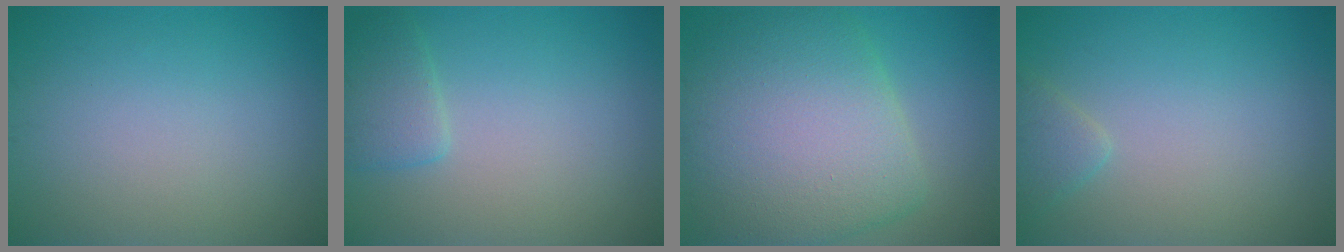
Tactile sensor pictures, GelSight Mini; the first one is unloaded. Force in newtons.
{"total": 2.2, "press": 2.1, "slide": 0.2}
{"total": 10.6, "press": 10.5, "slide": 0.6}
{"total": 1.4, "press": 1.4, "slide": 0.1}